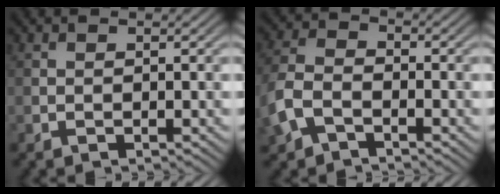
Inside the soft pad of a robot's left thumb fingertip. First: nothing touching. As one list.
[{"total": 5.9, "force": [-2.6, 3.6, 3.9], "torque": [-0.105, -0.002, -0.067]}]